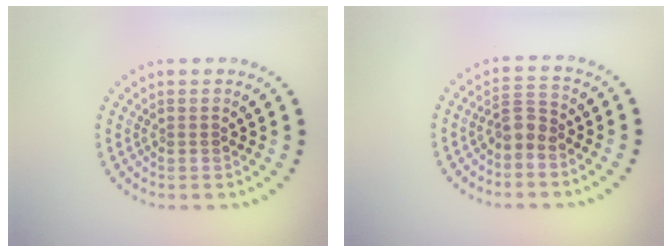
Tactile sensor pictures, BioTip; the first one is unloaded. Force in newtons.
{"total": 2.2, "press": 1.8, "slide": 1.4}